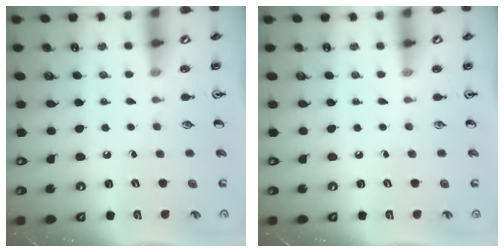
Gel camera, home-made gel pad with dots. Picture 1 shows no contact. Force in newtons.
{"total": 0.0}